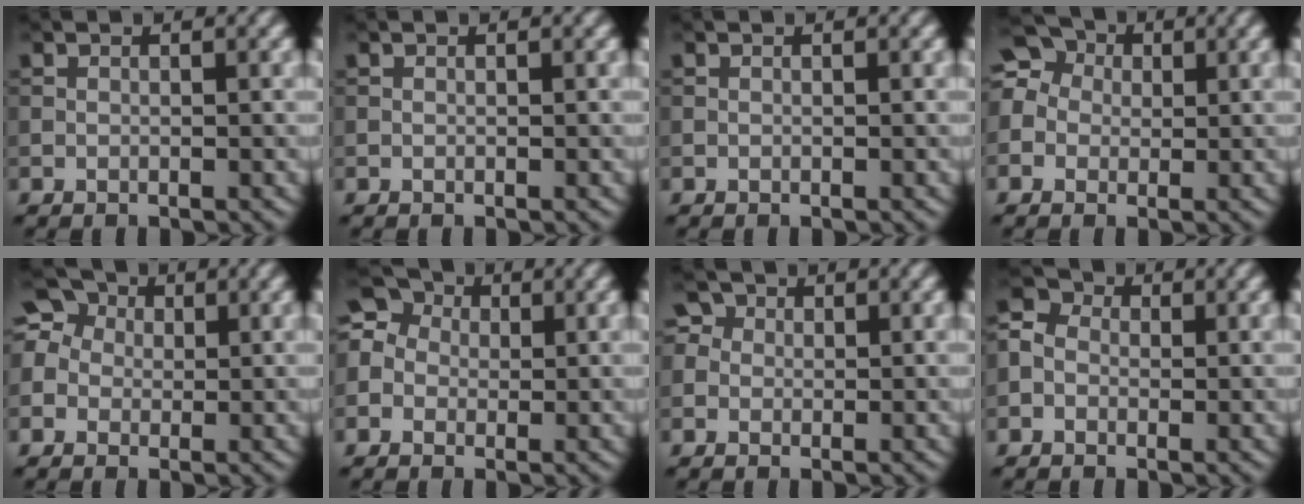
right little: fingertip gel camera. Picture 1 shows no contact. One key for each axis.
{"total": 0.0}
{"total": 0.0}
{"total": 6.9, "fx": 1.4, "fy": 6.0, "fz": 3.3, "tx": -0.063, "ty": 0.041, "tz": -0.016}
{"total": 5.9, "fx": 1.2, "fy": 5.0, "fz": 2.8, "tx": -0.052, "ty": 0.035, "tz": -0.013}
{"total": 6.7, "fx": 0.6, "fy": 6.0, "fz": 3.0, "tx": -0.065, "ty": 0.042, "tz": -0.031}
{"total": 3.1, "fx": 1.1, "fy": 2.6, "fz": 1.2, "tx": -0.011, "ty": 0.017, "tz": -0.004}
{"total": 2.9, "fx": -0.4, "fy": 2.6, "fz": 1.3, "tx": -0.029, "ty": 0.013, "tz": -0.015}